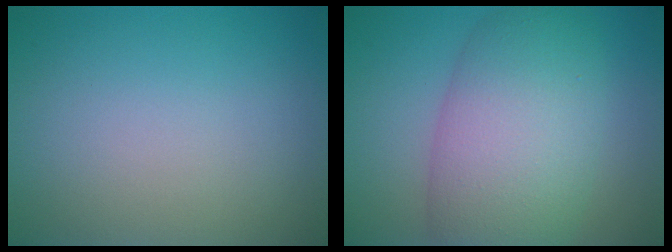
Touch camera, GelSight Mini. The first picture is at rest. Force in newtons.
{"total": 9.5, "press": 9.5, "slide": 0.5}